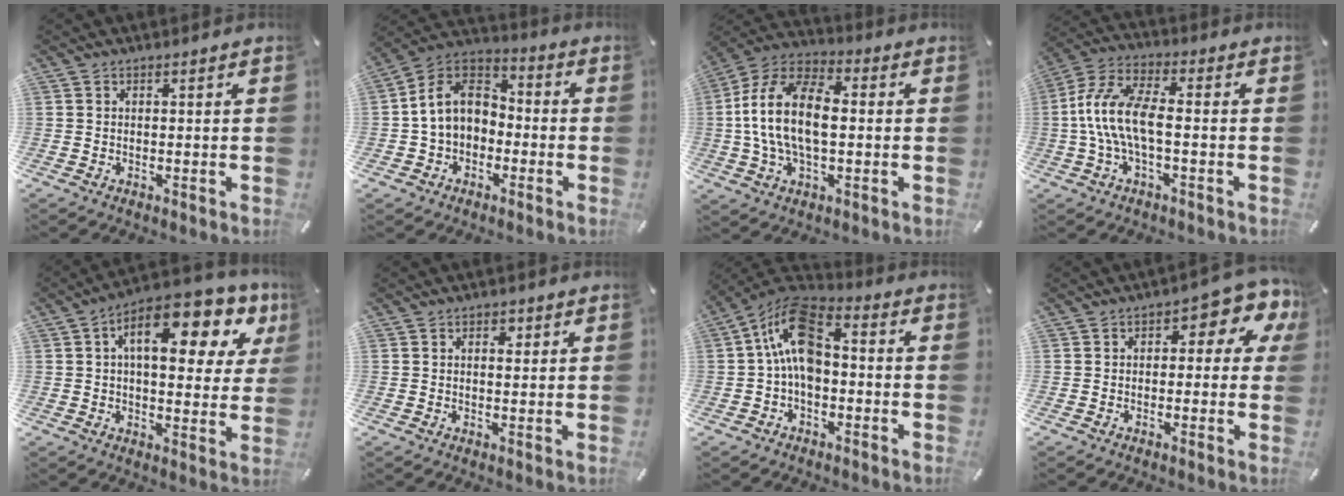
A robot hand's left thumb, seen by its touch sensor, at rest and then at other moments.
{"total": 10.3, "force": [-0.6, 8.8, 5.2], "torque": [-0.137, 0.014, -0.015]}
{"total": 15.3, "force": [-0.3, 9.0, 12.3], "torque": [-0.267, 0.009, -0.007]}
{"total": 11.5, "force": [-1.6, 4.8, 10.4], "torque": [-0.219, -0.001, -0.031]}
{"total": 16.0, "force": [7.2, 6.9, 12.4], "torque": [-0.189, -0.030, 0.116]}
{"total": 1.9, "force": [0.6, 1.3, 1.3], "torque": [-0.012, 0.000, 0.006]}
{"total": 12.5, "force": [0.7, 7.5, 10.0], "torque": [-0.210, 0.003, 0.014]}
{"total": 7.2, "force": [2.5, 3.6, 5.7], "torque": [-0.069, -0.017, 0.034]}